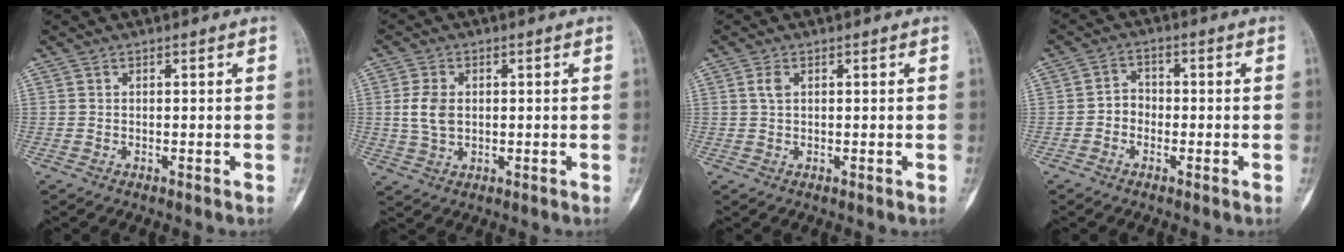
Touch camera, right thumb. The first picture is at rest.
{"total": 5.3, "force": [0.4, 3.7, 3.8], "torque": [-0.071, 0.001, 0.011]}
{"total": 1.8, "force": [0.6, 1.0, 1.4], "torque": [-0.032, 0.006, 0.014]}
{"total": 3.3, "force": [-1.1, 2.8, 1.4], "torque": [-0.004, 0.016, -0.028]}